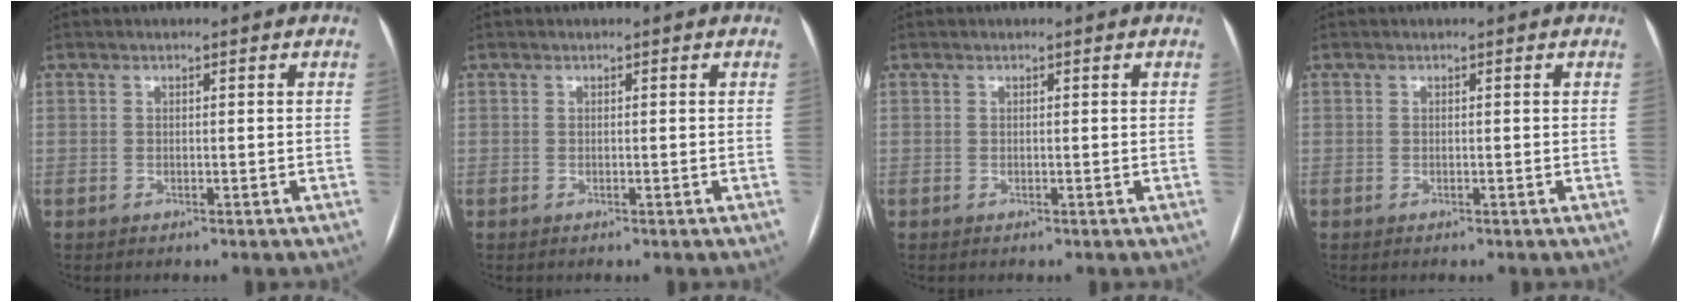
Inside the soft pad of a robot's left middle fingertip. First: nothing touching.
{"total": 0.0}
{"total": 0.0}
{"total": 0.0}